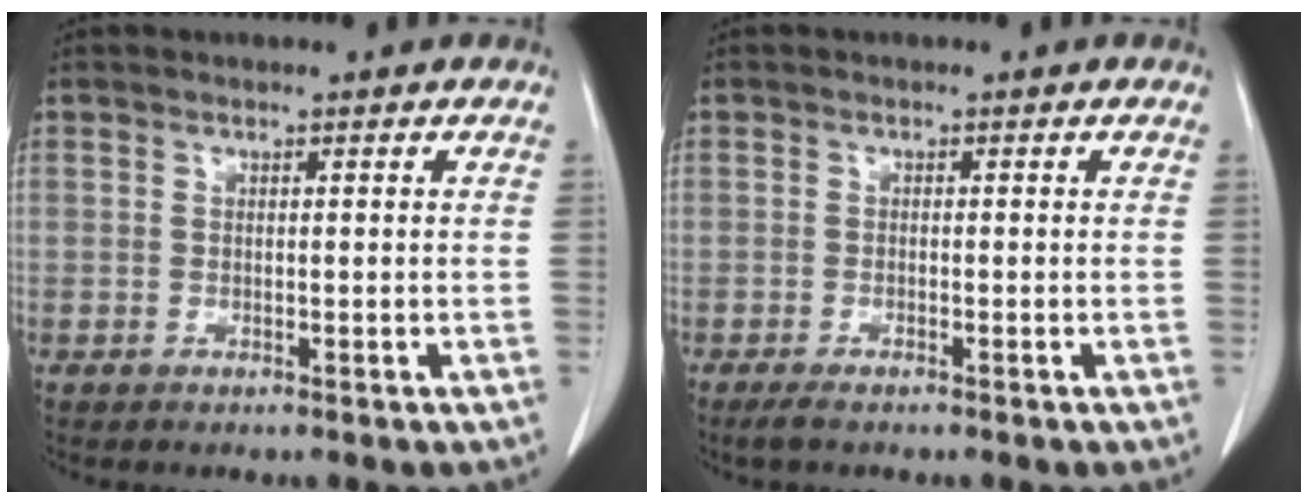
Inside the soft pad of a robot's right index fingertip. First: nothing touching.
{"total": 2.2, "force": [-1.7, 0.3, 1.3], "torque": [-0.026, -0.005, -0.029]}